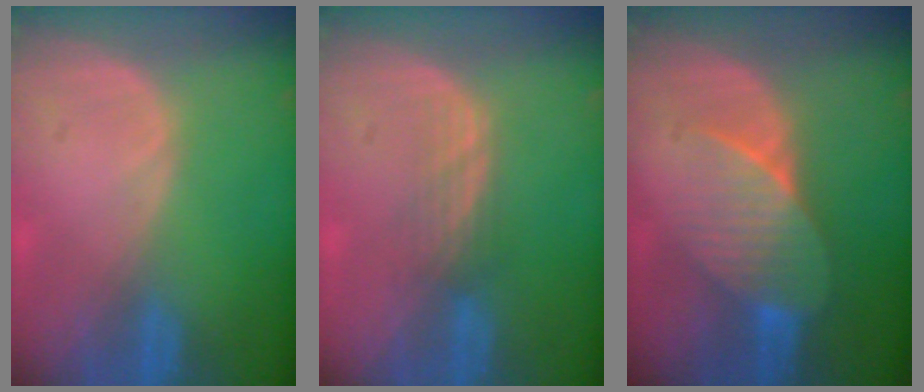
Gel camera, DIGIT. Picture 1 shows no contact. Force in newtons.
{"total": 2.8, "press": 2.5, "slide": 1.2}
{"total": 7.4, "press": 6.9, "slide": 2.6}